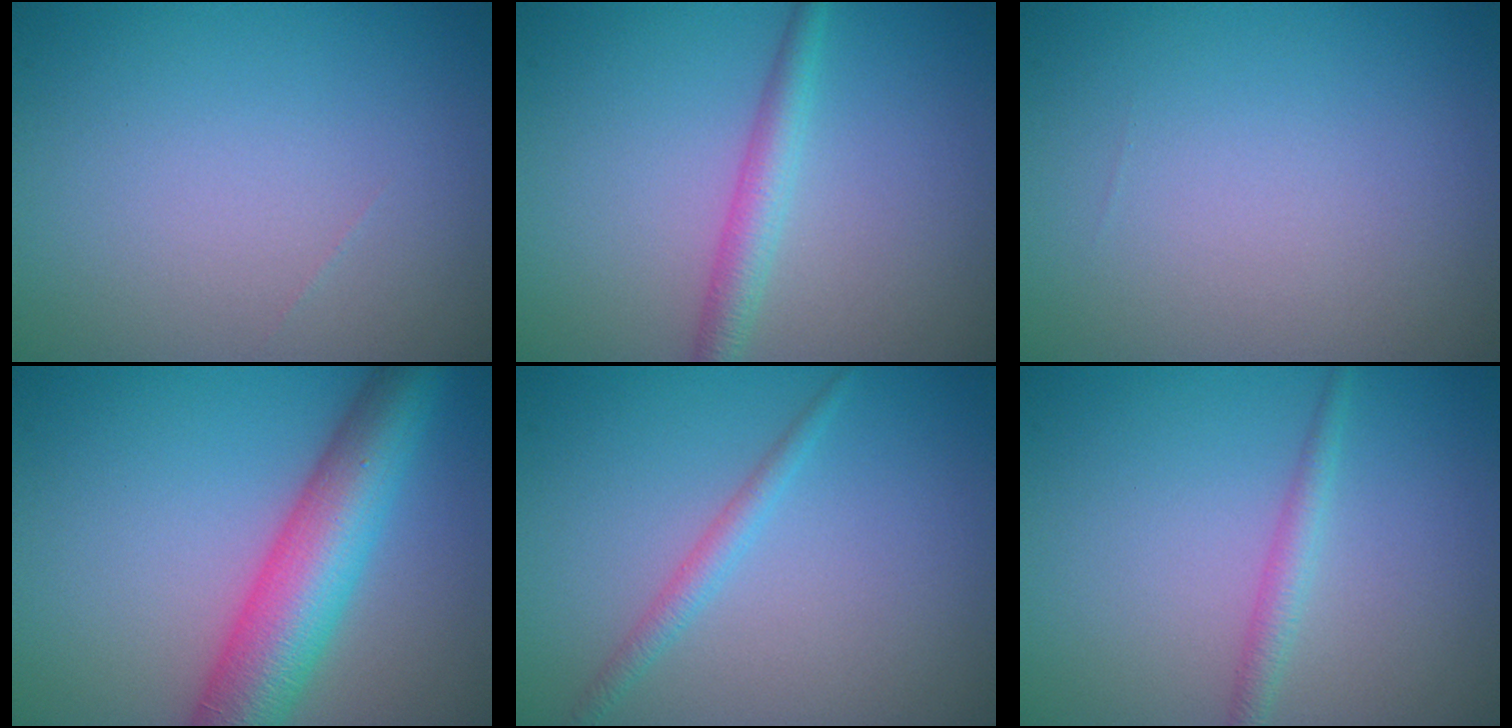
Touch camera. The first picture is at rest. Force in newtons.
{"total": 2.5, "press": 2.5, "slide": 0.0}
{"total": 0.0}
{"total": 8.2, "press": 8.2, "slide": 0.2}
{"total": 1.5, "press": 1.5, "slide": 0.0}
{"total": 1.6, "press": 1.6, "slide": 0.1}